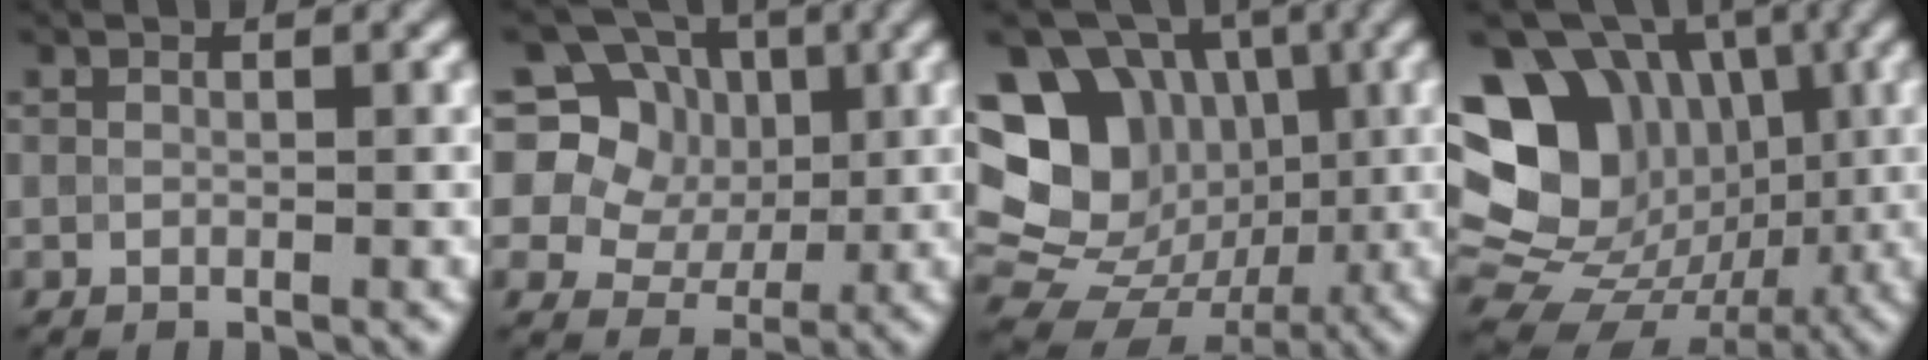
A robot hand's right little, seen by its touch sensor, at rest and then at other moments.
{"total": 14.3, "force": [5.7, 11.9, 5.6], "torque": [-0.137, 0.054, 0.088]}
{"total": 18.4, "force": [1.7, 16.3, 8.3], "torque": [-0.185, 0.027, 0.026]}
{"total": 17.1, "force": [2.1, 14.2, 9.2], "torque": [-0.157, 0.016, 0.034]}